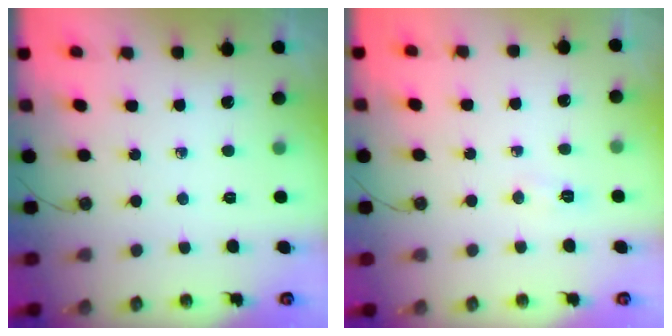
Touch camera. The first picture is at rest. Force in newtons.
{"total": 3.9, "press": 3.9, "slide": 0.5}